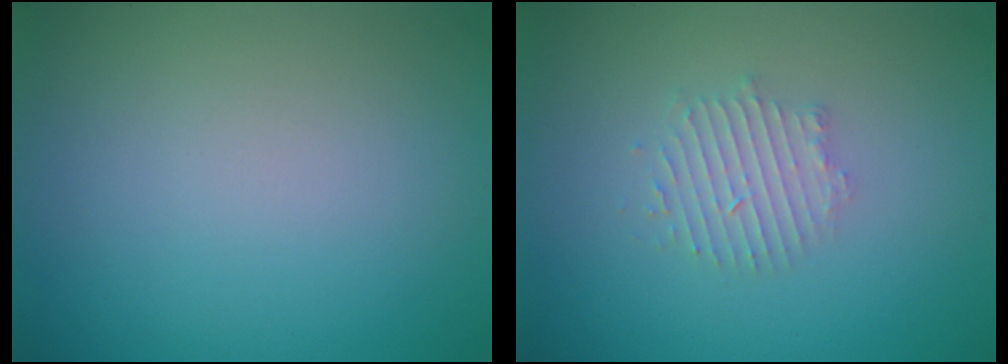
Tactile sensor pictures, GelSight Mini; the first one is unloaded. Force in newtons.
{"total": 2.1, "press": 2.1, "slide": 0.4}